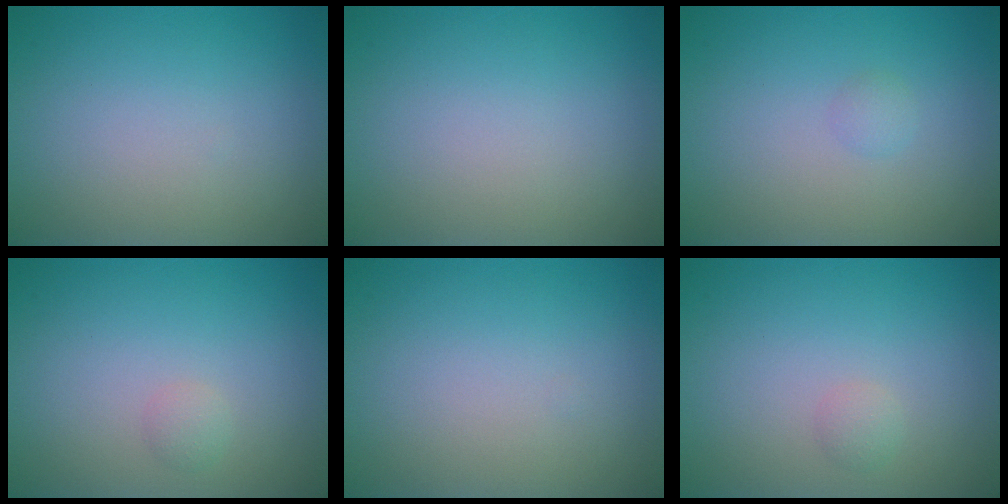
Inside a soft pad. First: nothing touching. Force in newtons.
{"total": 0.0}
{"total": 0.7, "press": 0.7, "slide": 0.0}
{"total": 0.8, "press": 0.8, "slide": 0.0}
{"total": 0.0}
{"total": 0.8, "press": 0.8, "slide": 0.0}